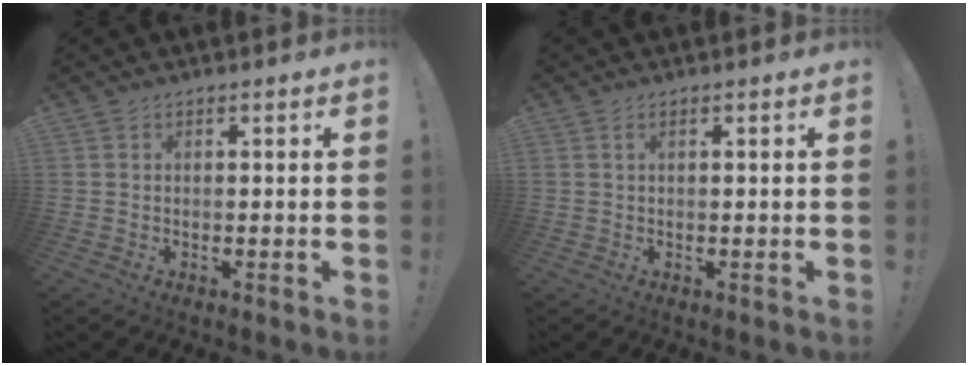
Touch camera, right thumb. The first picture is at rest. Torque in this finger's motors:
{"motor_torque": [-0.08, -0.17, 0.22, -0.01, 0.09]}